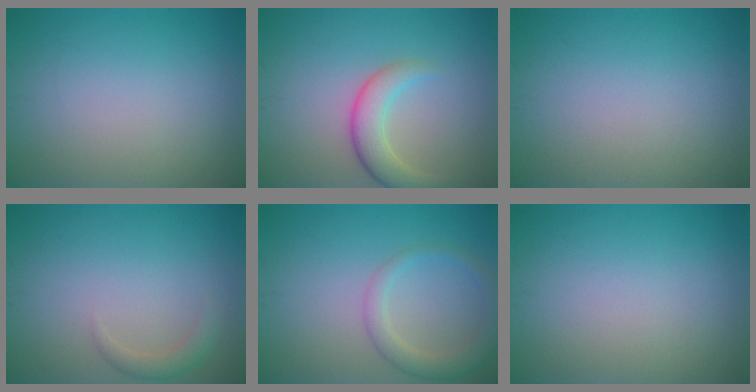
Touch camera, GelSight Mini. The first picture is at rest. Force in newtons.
{"total": 3.7, "press": 3.6, "slide": 0.3}
{"total": 0.0}
{"total": 1.5, "press": 1.5, "slide": 0.2}
{"total": 2.9, "press": 2.9, "slide": 0.2}
{"total": 0.0}